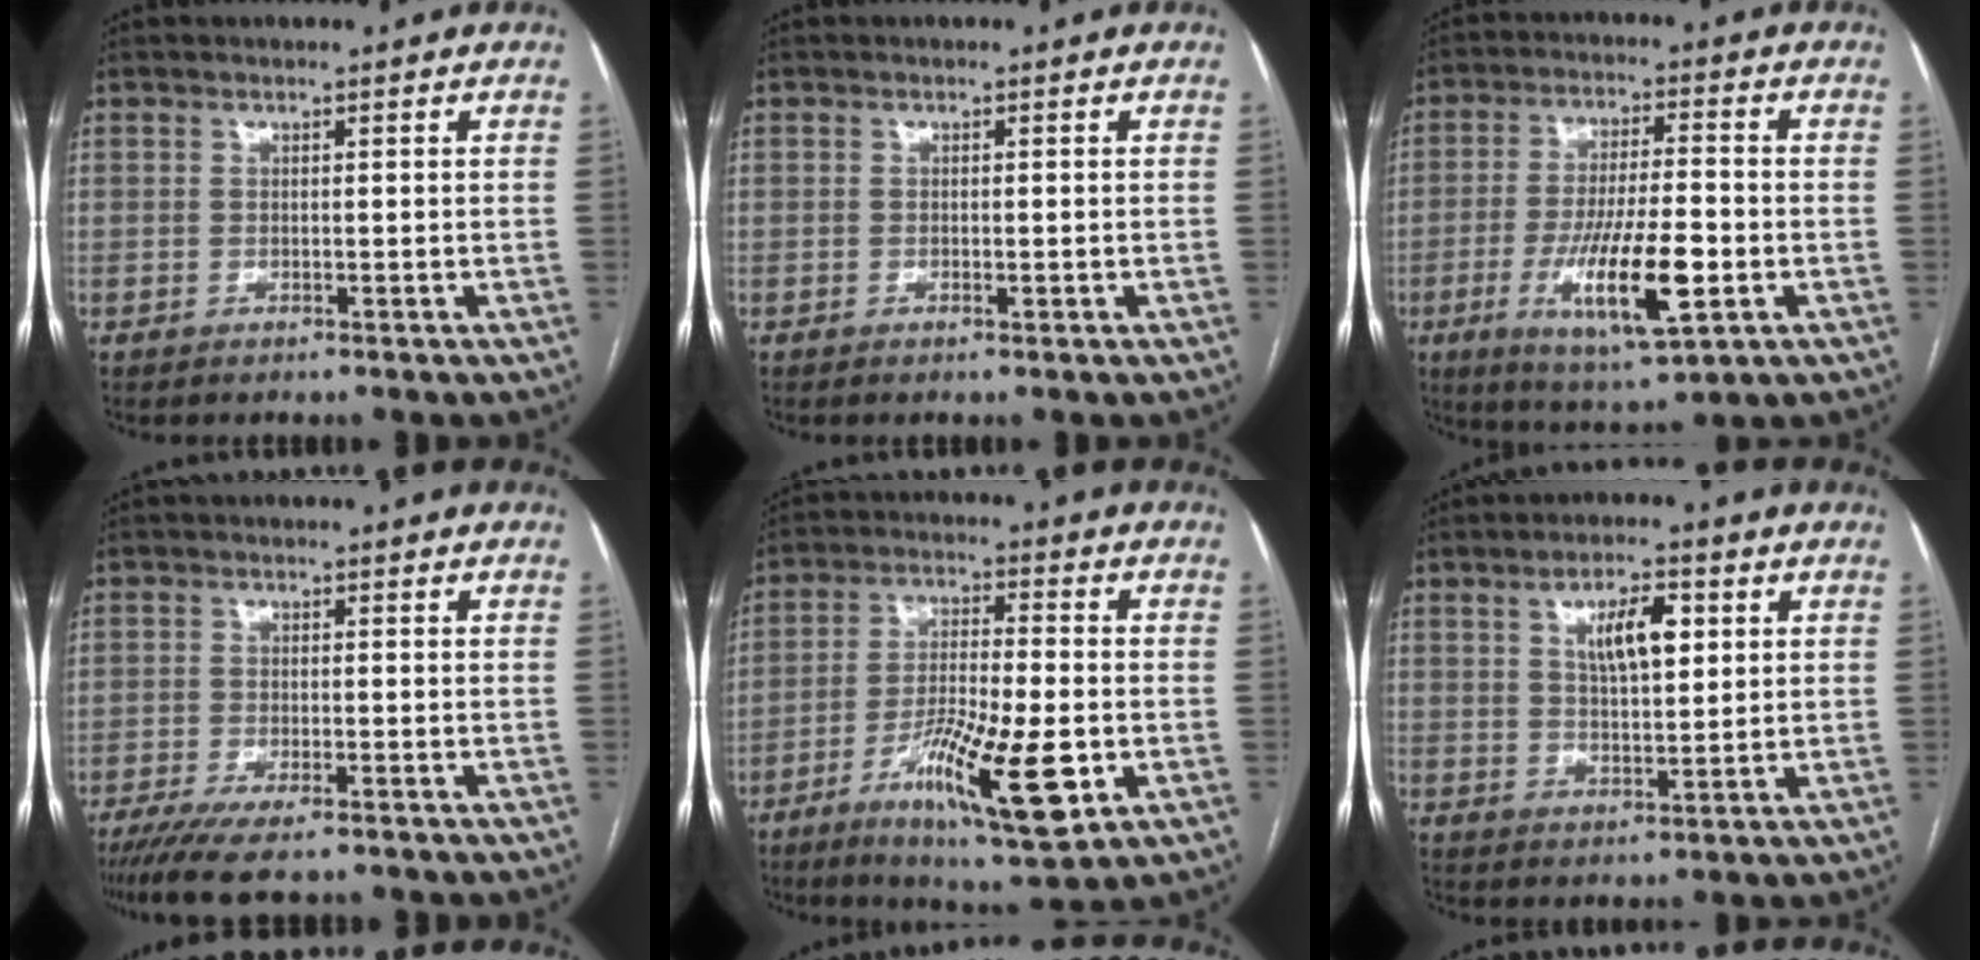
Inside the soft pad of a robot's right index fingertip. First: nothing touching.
{"total": 0.8, "force": [-0.3, 0.2, 0.7], "torque": [-0.013, -0.001, -0.004]}
{"total": 13.7, "force": [-4.1, 2.6, 12.8], "torque": [-0.236, -0.016, -0.063]}
{"total": 9.2, "force": [-7.4, 1.4, 5.2], "torque": [-0.075, -0.017, -0.116]}
{"total": 14.9, "force": [-5.4, 2.5, 13.6], "torque": [-0.237, -0.020, -0.086]}
{"total": 7.1, "force": [2.4, 2.5, 6.2], "torque": [-0.105, 0.009, 0.044]}